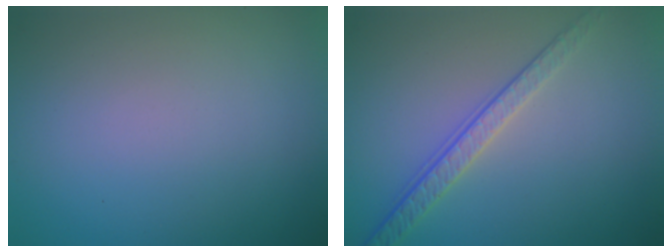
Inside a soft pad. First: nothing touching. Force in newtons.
{"total": 2.8, "press": 2.4, "slide": 1.5}